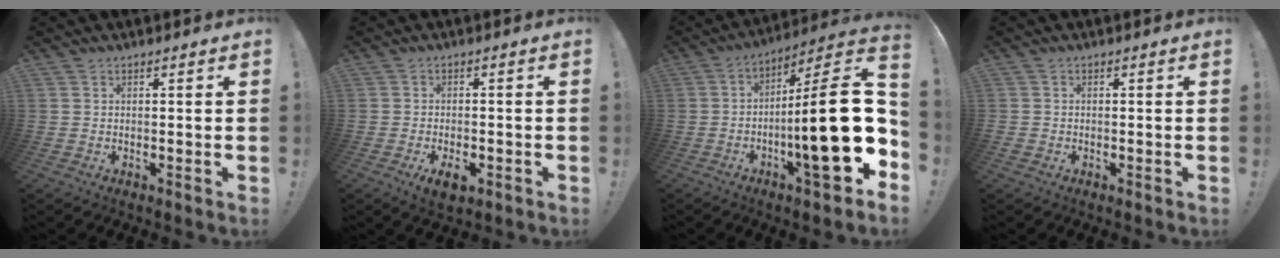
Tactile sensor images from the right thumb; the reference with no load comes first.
{"total": 4.7, "force": [-2.3, 2.1, 3.6], "torque": [-0.054, 0.004, -0.039]}
{"total": 23.1, "force": [-3.2, 3.4, 22.6], "torque": [-0.361, 0.005, -0.055]}
{"total": 0.9, "force": [-0.4, 0.8, 0.2], "torque": [-0.006, 0.003, -0.007]}